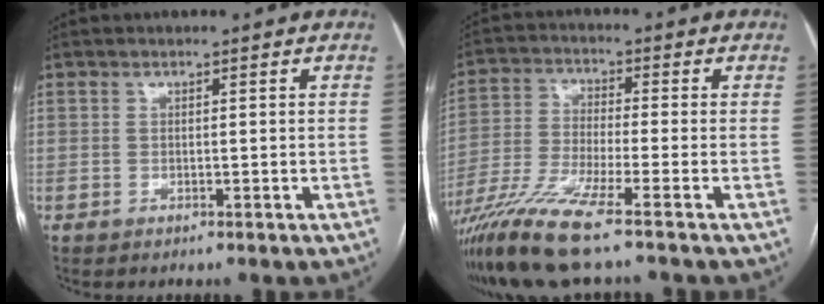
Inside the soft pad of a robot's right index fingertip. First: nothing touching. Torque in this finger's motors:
{"motor_torque": [1.28, -0.85, 0.69, 0.21]}